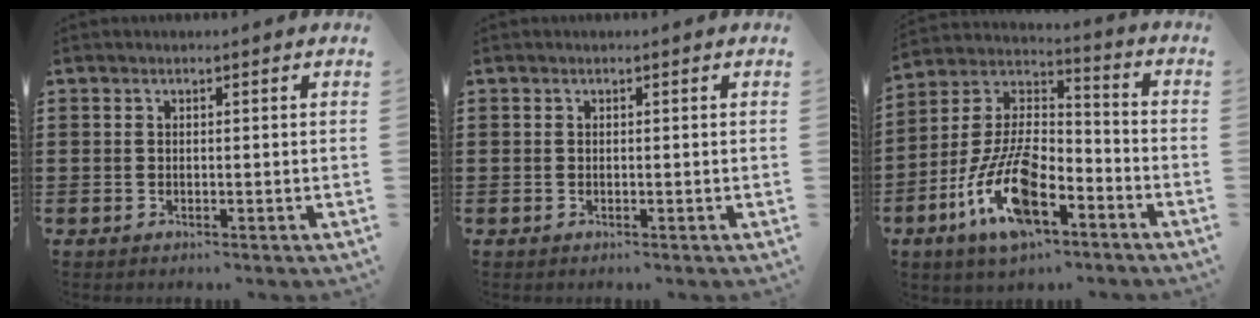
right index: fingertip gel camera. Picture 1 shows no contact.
{"total": 0.0}
{"total": 13.5, "force": [-7.3, 5.6, 9.8], "torque": [-0.214, 0.012, -0.141]}